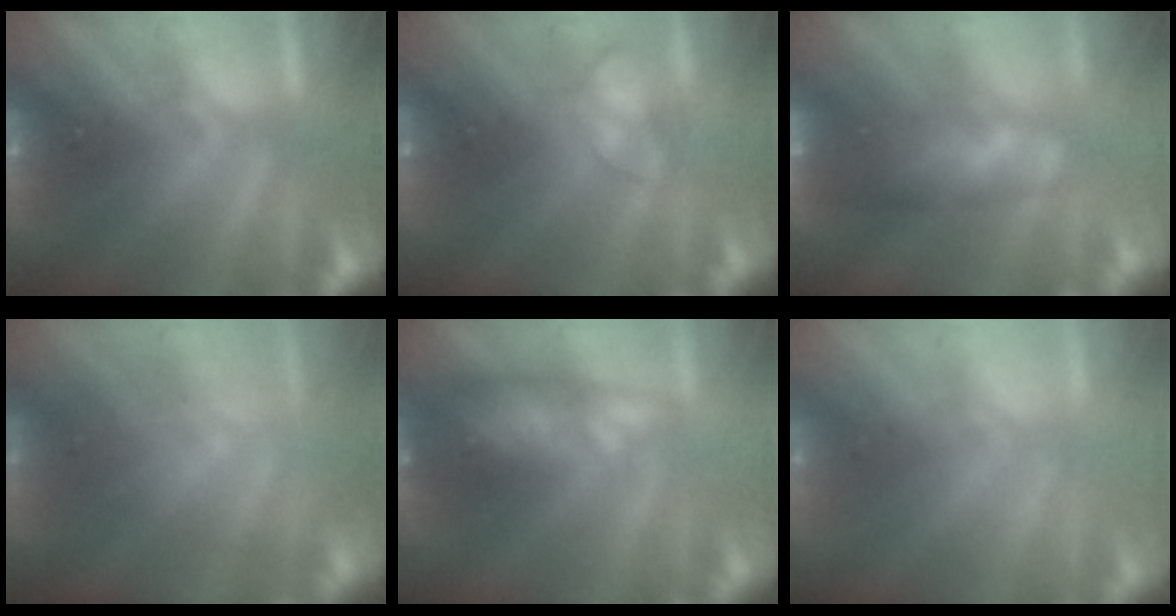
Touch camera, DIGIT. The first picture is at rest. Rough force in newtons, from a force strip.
{"total": 2.4}
{"total": 7.6}
{"total": 4.6}
{"total": 7.2}
{"total": 2.5}